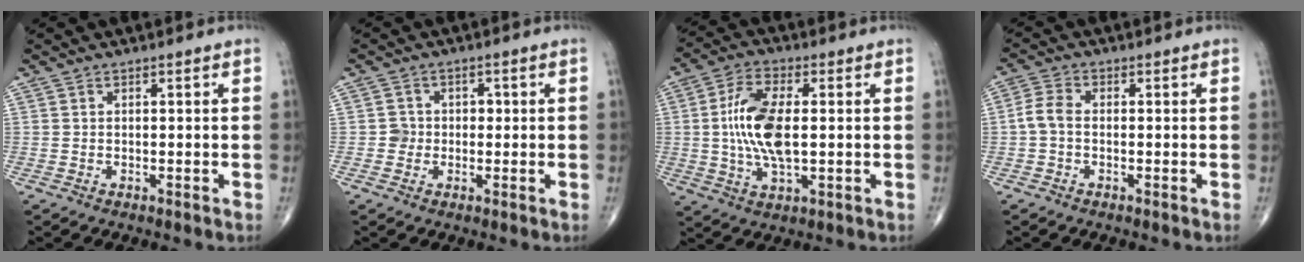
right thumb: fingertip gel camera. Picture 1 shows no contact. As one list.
[{"total": 3.0, "force": [-0.4, 2.9, 0.6], "torque": [0.015, 0.011, -0.010]}, {"total": 12.0, "force": [0.3, 5.4, 10.8], "torque": [-0.217, 0.002, 0.005]}, {"total": 3.6, "force": [-0.5, 2.2, 2.8], "torque": [-0.058, 0.009, -0.019]}]